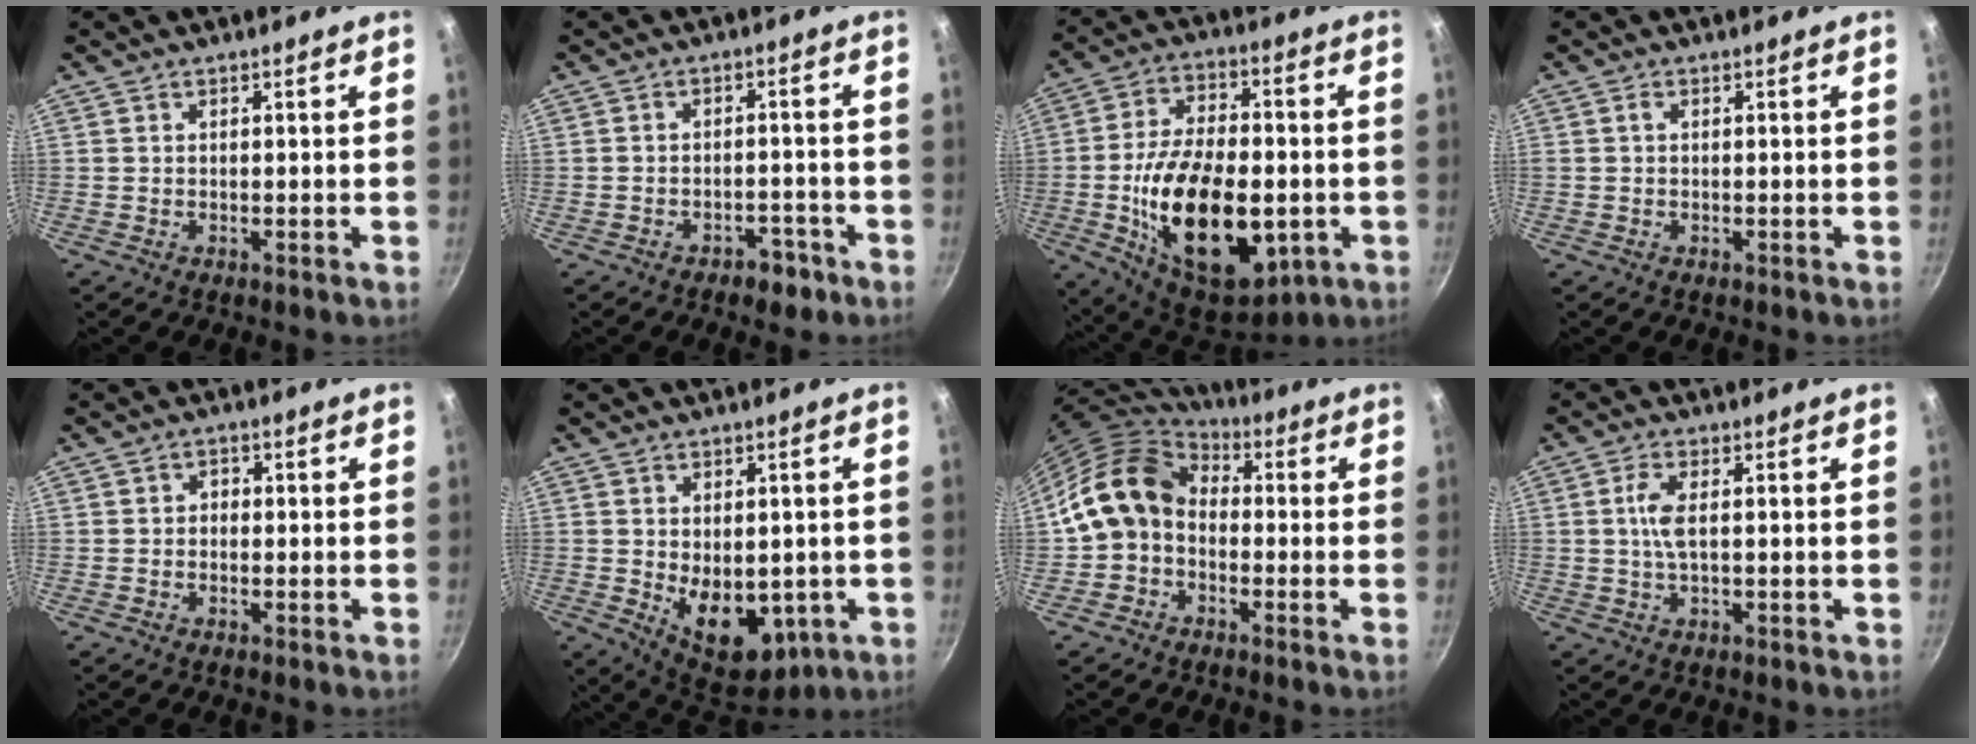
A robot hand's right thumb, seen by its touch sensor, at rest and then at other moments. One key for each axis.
{"total": 4.3, "fx": -2.8, "fy": 2.5, "fz": 2.1, "tx": -0.011, "ty": 0.030, "tz": -0.026}
{"total": 25.6, "fx": -4.8, "fy": 14.4, "fz": 20.7, "tx": -0.330, "ty": 0.012, "tz": -0.064}
{"total": 0.7, "fx": 0.1, "fy": 0.4, "fz": 0.5, "tx": -0.009, "ty": 0.005, "tz": 0.001}
{"total": 1.5, "fx": -0.4, "fy": 1.3, "fz": 0.6, "tx": -0.003, "ty": 0.004, "tz": -0.010}
{"total": 12.6, "fx": -1.9, "fy": 8.0, "fz": 9.5, "tx": -0.102, "ty": -0.019, "tz": -0.004}
{"total": 11.7, "fx": -0.9, "fy": 9.3, "fz": 7.1, "tx": -0.106, "ty": 0.039, "tz": -0.037}
{"total": 4.3, "fx": 0.4, "fy": 1.5, "fz": 4.0, "tx": -0.090, "ty": 0.004, "tz": 0.004}